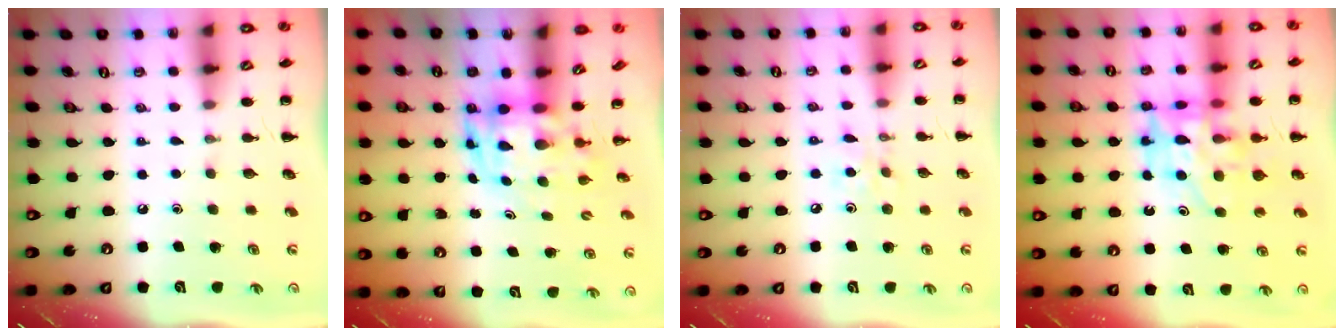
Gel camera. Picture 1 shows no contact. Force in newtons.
{"total": 3.9, "press": 3.8, "slide": 0.9}
{"total": 4.0, "press": 3.8, "slide": 1.4}
{"total": 13.9, "press": 13.4, "slide": 3.8}